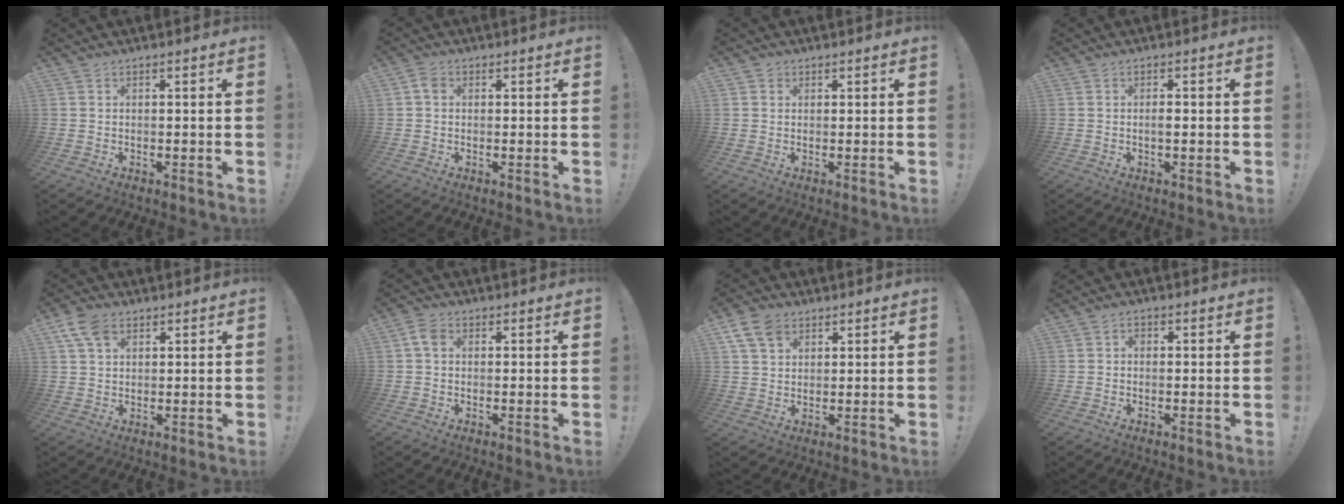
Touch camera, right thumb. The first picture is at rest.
{"total": 2.7, "force": [0.3, 2.1, 1.8], "torque": [-0.027, 0.006, 0.004]}
{"total": 1.5, "force": [0.8, 1.2, 0.2], "torque": [0.002, -0.002, 0.013]}
{"total": 1.8, "force": [-0.5, 0.6, 1.6], "torque": [-0.024, 0.000, -0.011]}
{"total": 7.0, "force": [3.6, 4.6, 3.9], "torque": [-0.066, -0.005, 0.070]}
{"total": 4.4, "force": [0.9, 3.1, 3.1], "torque": [-0.050, 0.008, 0.018]}
{"total": 7.9, "force": [4.4, 5.3, 3.9], "torque": [-0.070, -0.008, 0.087]}
{"total": 1.4, "force": [-0.4, 1.1, 0.8], "torque": [-0.016, 0.006, -0.008]}